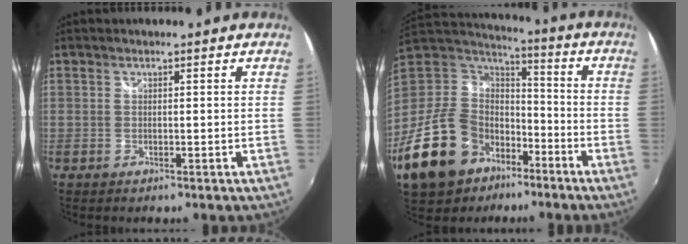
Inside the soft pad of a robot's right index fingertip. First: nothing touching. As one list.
[{"total": 22.8, "force": [-12.6, 15.2, 11.4], "torque": [-0.266, 0.011, -0.200]}]